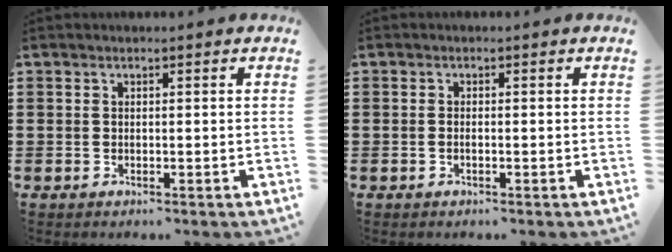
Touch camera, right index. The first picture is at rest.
{"total": 0.7, "force": [-0.3, 0.0, 0.6], "torque": [-0.013, -0.007, -0.003]}